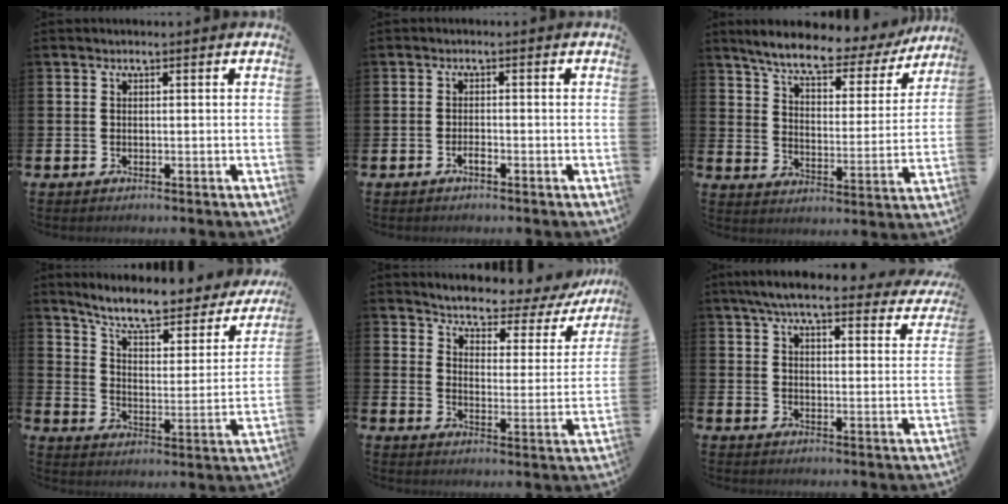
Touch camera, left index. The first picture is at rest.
{"total": 1.1, "force": [-0.7, 0.3, 0.8], "torque": [-0.015, -0.003, -0.015]}
{"total": 8.1, "force": [7.1, 1.6, 3.6], "torque": [-0.095, -0.045, 0.116]}
{"total": 8.2, "force": [7.3, 1.7, 3.3], "torque": [-0.091, -0.053, 0.121]}
{"total": 4.6, "force": [4.3, 1.1, 1.2], "torque": [-0.041, -0.040, 0.065]}
{"total": 6.8, "force": [6.1, 1.0, 2.8], "torque": [-0.071, -0.028, 0.107]}